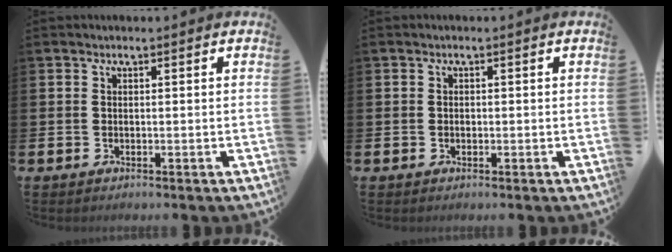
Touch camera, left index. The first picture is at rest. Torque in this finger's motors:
{"motor_torque": [-0.09, 0.03, -0.02, -0.01]}